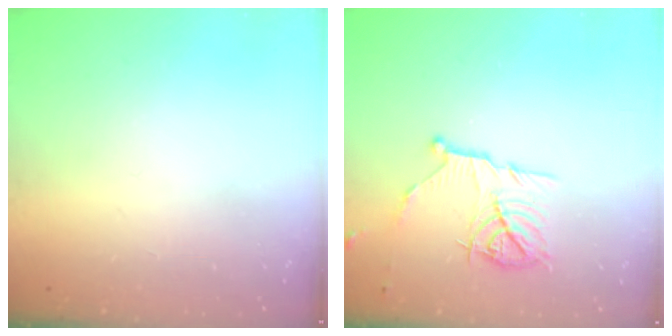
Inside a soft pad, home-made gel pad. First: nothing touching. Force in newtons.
{"total": 11.2, "press": 11.2, "slide": 0.8}